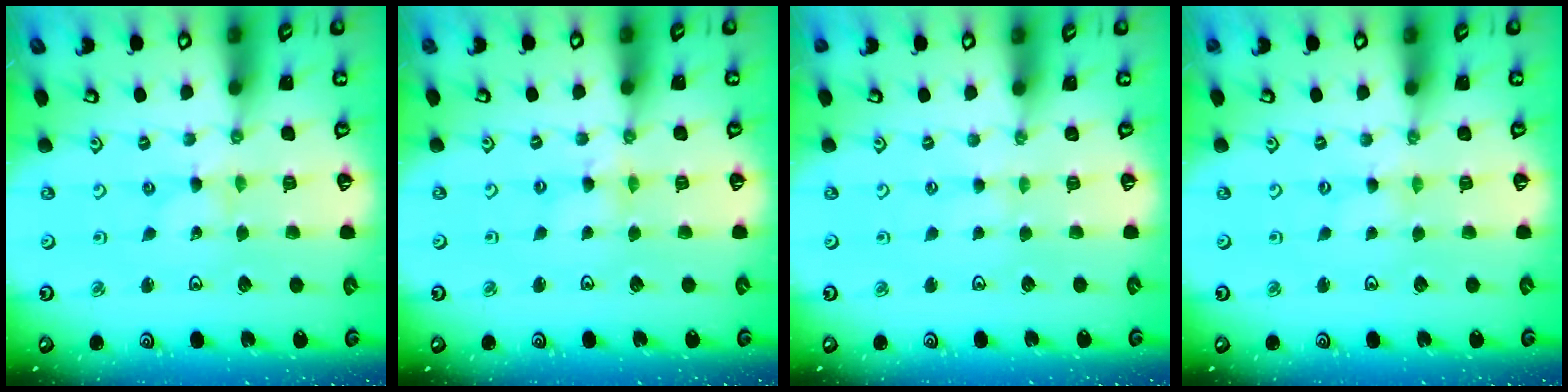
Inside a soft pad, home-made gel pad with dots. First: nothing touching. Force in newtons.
{"total": 2.3, "press": 2.3, "slide": 0.3}
{"total": 1.0, "press": 1.0, "slide": 0.2}
{"total": 0.7, "press": 0.6, "slide": 0.1}